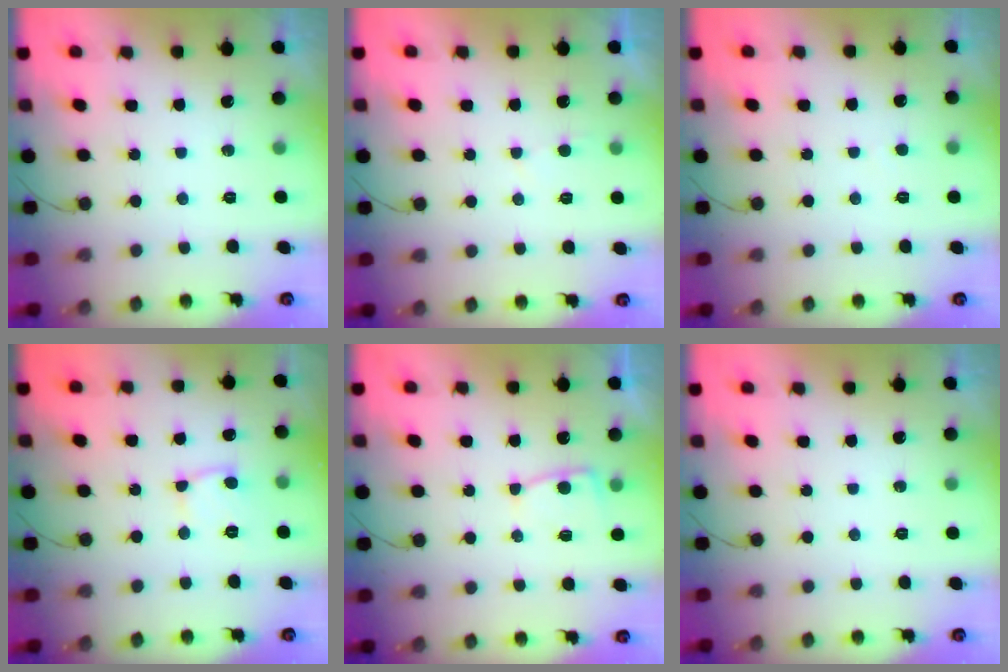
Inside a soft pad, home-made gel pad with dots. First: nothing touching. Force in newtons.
{"total": 1.7, "press": 1.6, "slide": 0.2}
{"total": 1.7, "press": 1.7, "slide": 0.1}
{"total": 5.0, "press": 5.0, "slide": 0.8}
{"total": 6.7, "press": 6.7, "slide": 0.6}
{"total": 0.0}